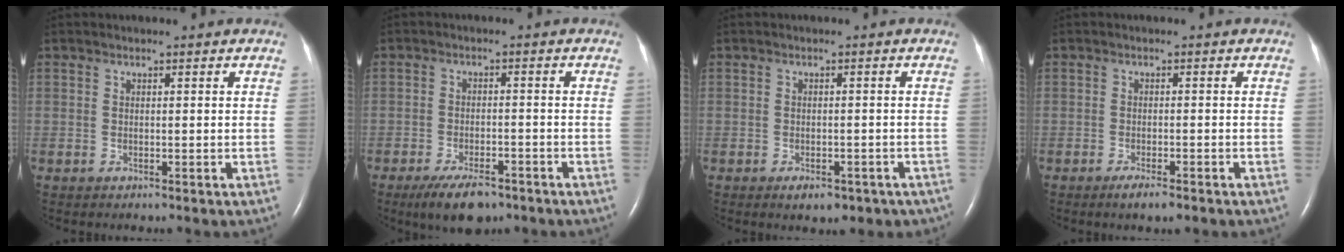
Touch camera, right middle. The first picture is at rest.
{"total": 6.8, "force": [-4.9, 2.5, 4.1], "torque": [-0.074, -0.006, -0.078]}
{"total": 3.4, "force": [-2.2, 1.8, 1.9], "torque": [-0.028, -0.001, -0.023]}
{"total": 2.9, "force": [-2.0, 0.5, 2.0], "torque": [-0.038, -0.004, -0.030]}